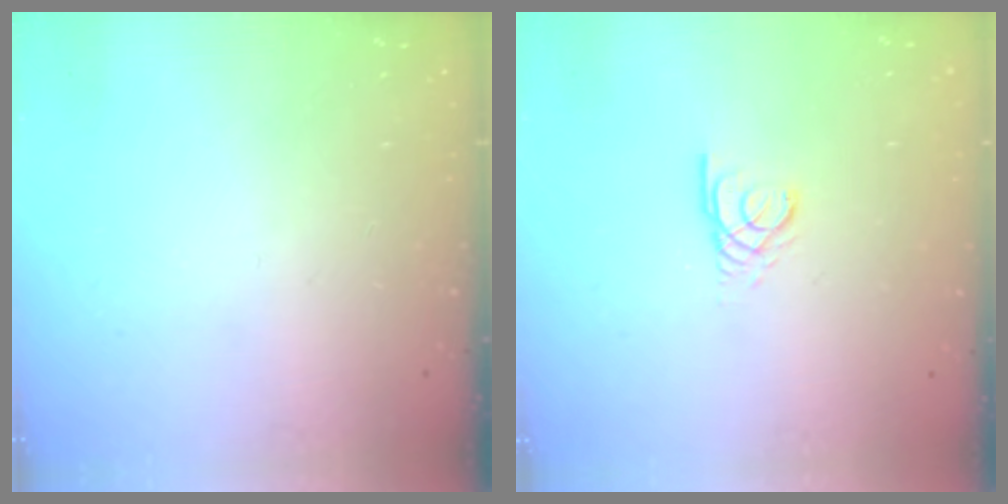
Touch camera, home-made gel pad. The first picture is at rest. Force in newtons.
{"total": 2.4, "press": 2.4, "slide": 0.3}